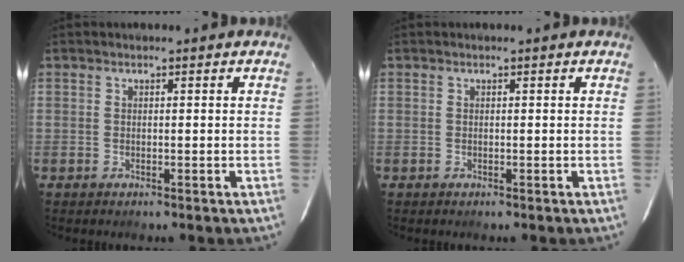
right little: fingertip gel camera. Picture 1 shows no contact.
{"total": 0.0}